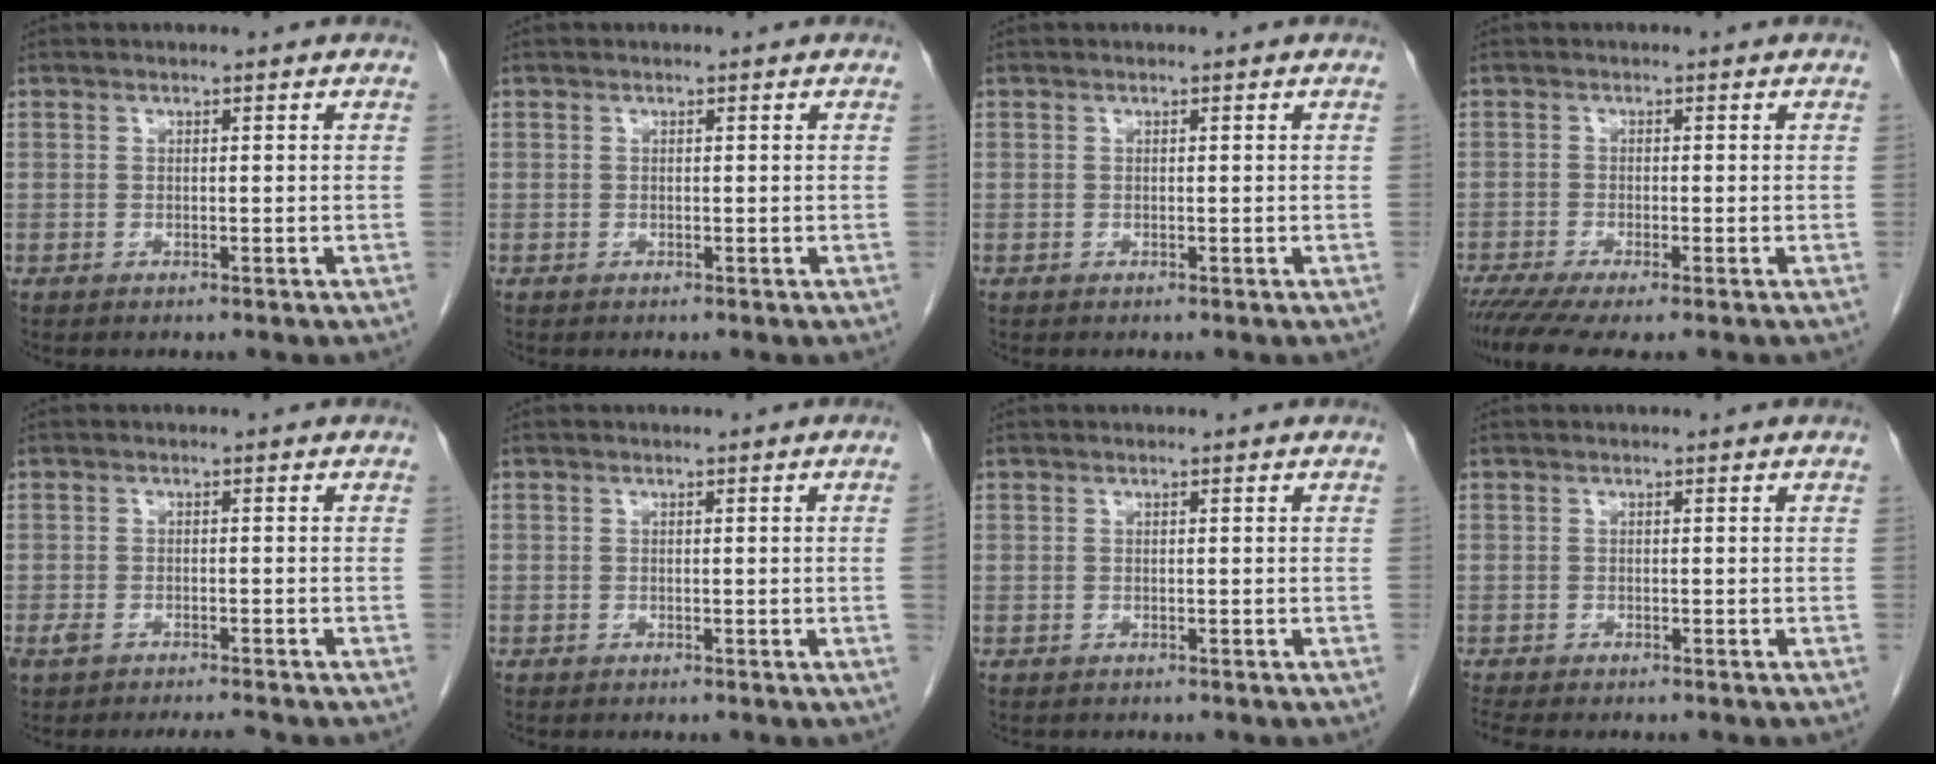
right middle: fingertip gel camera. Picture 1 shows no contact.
{"total": 0.0}
{"total": 0.0}
{"total": 6.3, "force": [-4.8, 0.5, 4.0], "torque": [-0.065, -0.015, -0.081]}
{"total": 4.6, "force": [-3.7, 1.1, 2.3], "torque": [-0.046, 0.000, -0.059]}
{"total": 0.9, "force": [-0.2, -0.3, 0.8], "torque": [-0.007, 0.001, -0.003]}
{"total": 0.6, "force": [-0.5, 0.2, 0.1], "torque": [-0.010, 0.000, -0.009]}
{"total": 4.6, "force": [-4.0, 1.1, 2.1], "torque": [-0.031, -0.010, -0.061]}